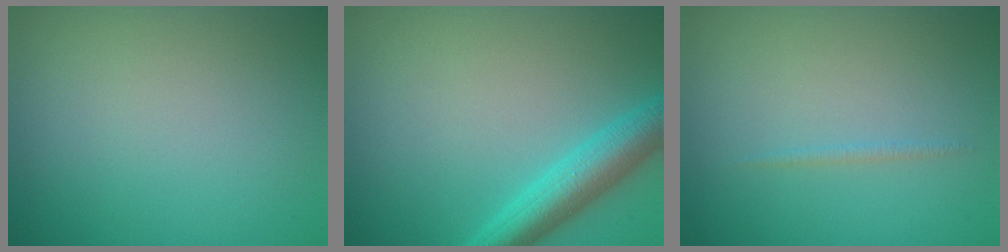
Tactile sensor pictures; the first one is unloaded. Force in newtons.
{"total": 4.5, "press": 4.4, "slide": 0.2}
{"total": 0.5, "press": 0.5, "slide": 0.1}